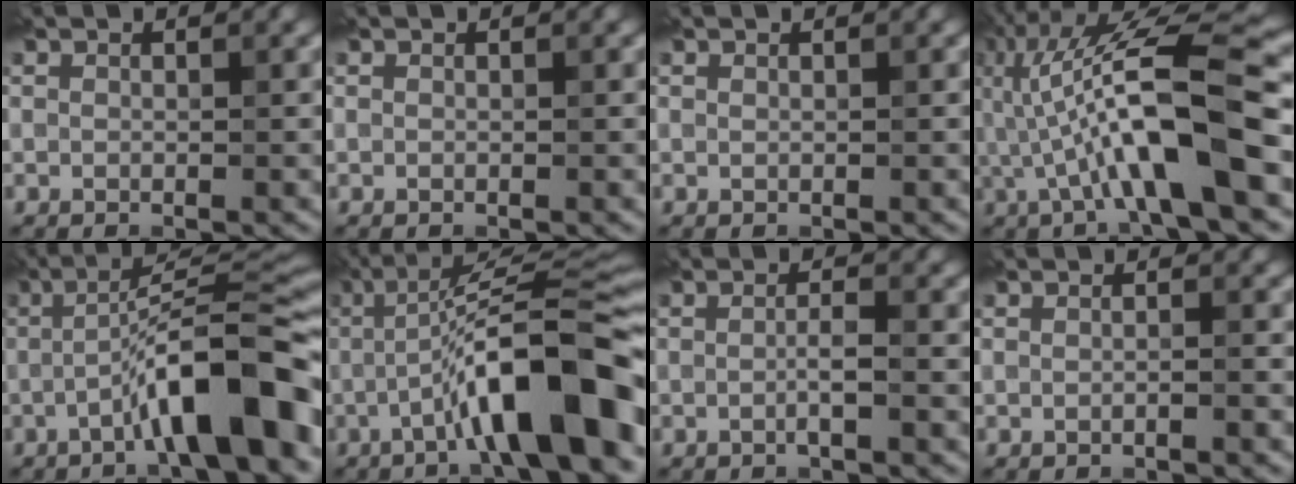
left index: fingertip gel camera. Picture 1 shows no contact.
{"total": 0.0}
{"total": 0.0}
{"total": 11.7, "force": [-0.9, 2.4, 11.4], "torque": [-0.202, 0.026, -0.022]}
{"total": 9.9, "force": [-3.6, 1.5, 9.1], "torque": [-0.132, 0.028, -0.064]}
{"total": 11.5, "force": [-3.6, 1.9, 10.8], "torque": [-0.153, 0.028, -0.066]}
{"total": 1.5, "force": [-0.3, -0.2, 1.4], "torque": [-0.023, 0.005, -0.007]}
{"total": 0.8, "force": [-0.2, -0.2, 0.7], "torque": [-0.011, -0.003, -0.012]}